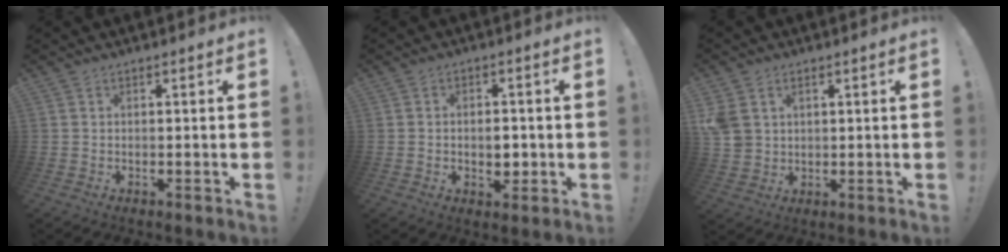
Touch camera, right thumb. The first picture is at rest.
{"total": 4.9, "force": [-0.9, 3.8, 2.9], "torque": [-0.024, 0.003, -0.017]}
{"total": 5.8, "force": [2.4, 4.6, 2.7], "torque": [-0.061, -0.007, 0.048]}